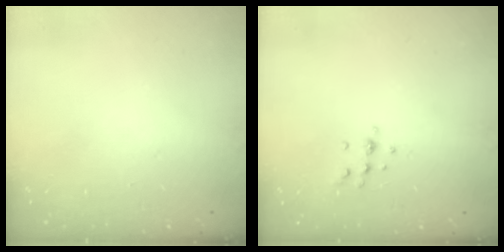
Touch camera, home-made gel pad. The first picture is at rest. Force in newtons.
{"total": 5.1, "press": 4.9, "slide": 1.1}